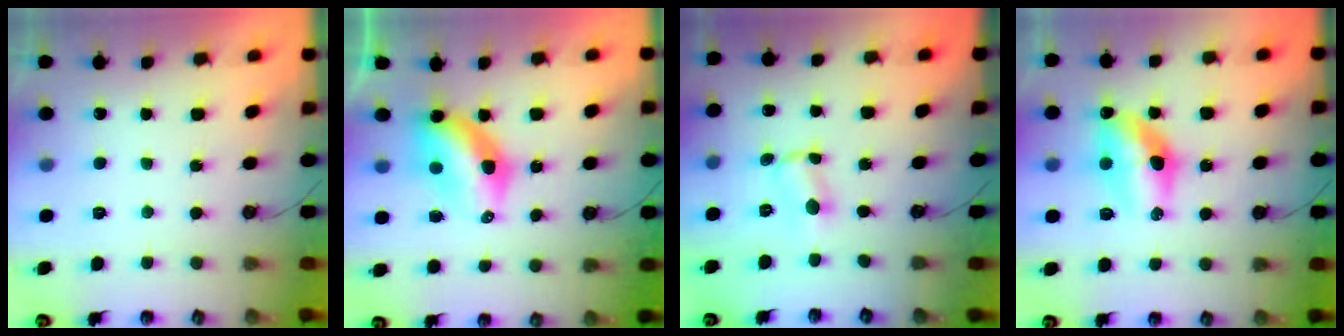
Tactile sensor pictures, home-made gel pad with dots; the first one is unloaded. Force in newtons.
{"total": 7.8, "press": 7.8, "slide": 0.2}
{"total": 0.8, "press": 0.6, "slide": 0.5}
{"total": 10.6, "press": 10.6, "slide": 0.9}